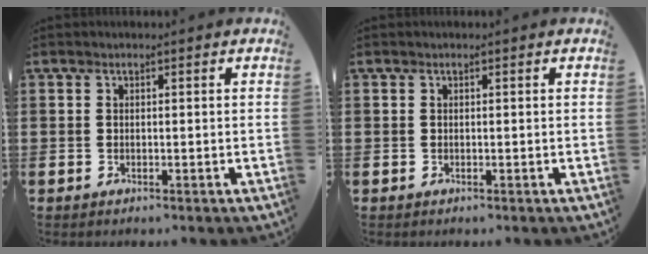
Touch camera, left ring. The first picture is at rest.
{"total": 0.0}